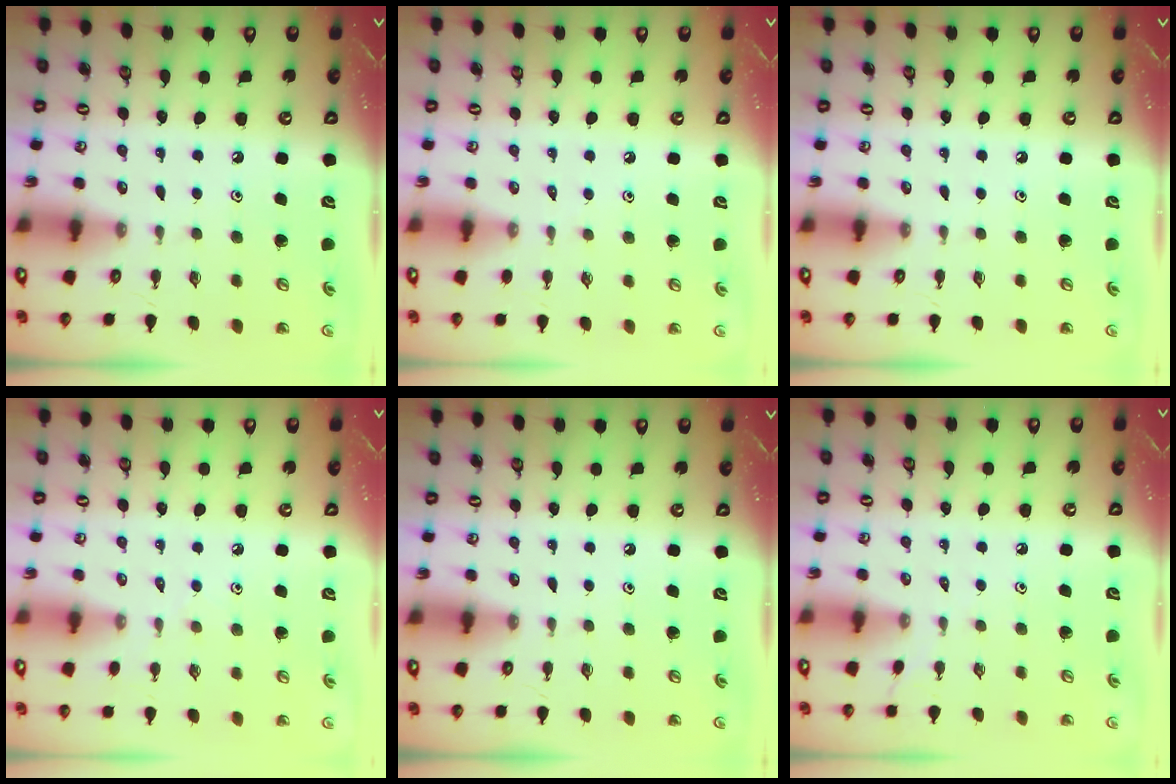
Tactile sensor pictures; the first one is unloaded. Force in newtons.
{"total": 1.2, "press": 1.1, "slide": 0.3}
{"total": 0.0}
{"total": 2.4, "press": 2.4, "slide": 0.5}
{"total": 0.0}
{"total": 1.1, "press": 1.1, "slide": 0.3}